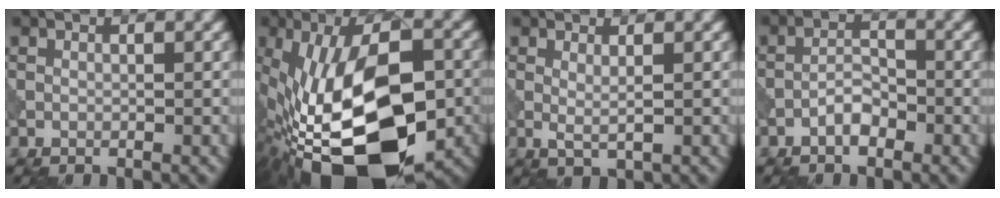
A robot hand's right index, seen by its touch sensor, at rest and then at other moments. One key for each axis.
{"total": 19.3, "fx": -6.0, "fy": 9.4, "fz": 15.7, "tx": -0.280, "ty": -0.009, "tz": -0.090}
{"total": 1.3, "fx": 0.4, "fy": 0.2, "fz": 1.3, "tx": -0.026, "ty": -0.004, "tz": 0.009}
{"total": 2.1, "fx": -1.3, "fy": 0.9, "fz": 1.3, "tx": -0.020, "ty": 0.009, "tz": -0.027}